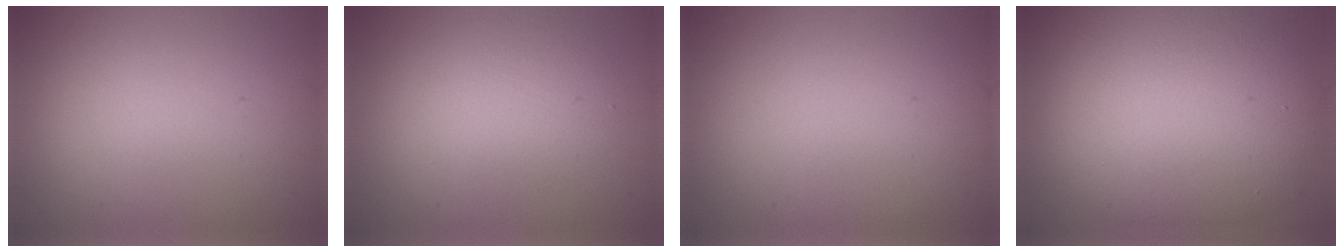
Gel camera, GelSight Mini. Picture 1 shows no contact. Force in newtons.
{"total": 2.0, "press": 2.0, "slide": 0.2}
{"total": 0.0}
{"total": 10.5, "press": 10.5, "slide": 0.5}